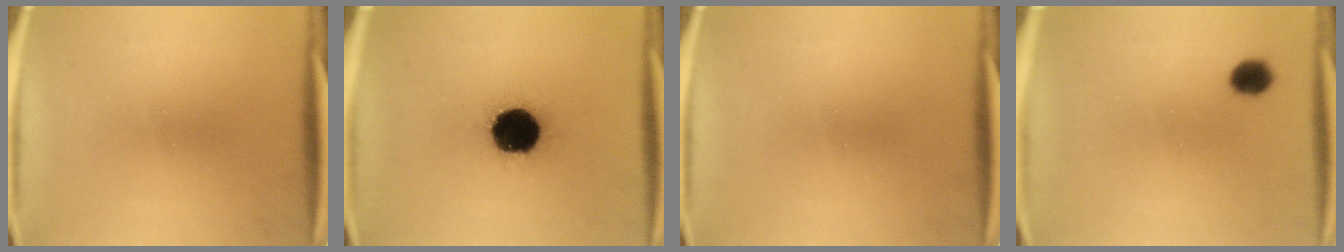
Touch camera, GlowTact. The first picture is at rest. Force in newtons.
{"total": 19.7}
{"total": 0.0}
{"total": 3.5}